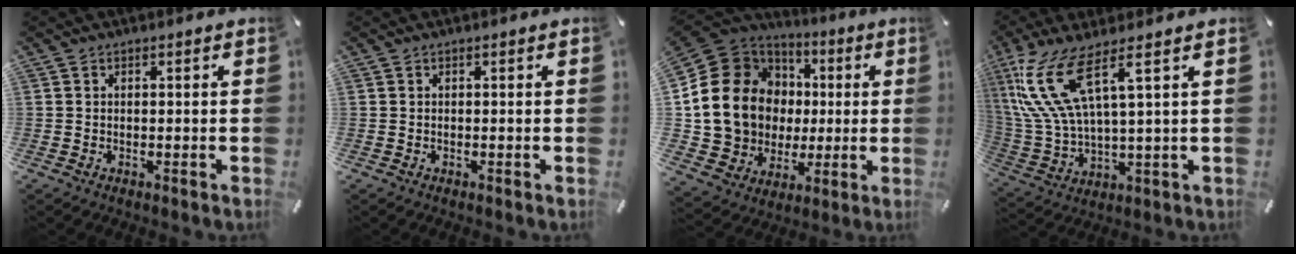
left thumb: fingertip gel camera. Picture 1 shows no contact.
{"total": 0.0}
{"total": 19.1, "force": [1.6, 17.3, 8.0], "torque": [-0.155, -0.018, 0.056]}
{"total": 14.5, "force": [6.7, 4.1, 12.2], "torque": [-0.288, -0.022, 0.110]}